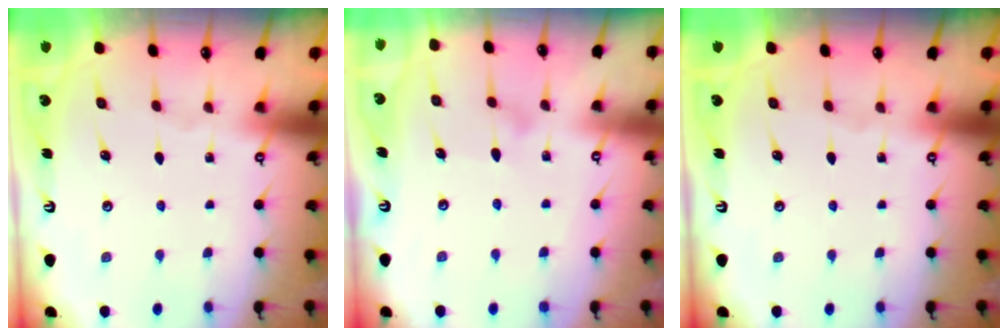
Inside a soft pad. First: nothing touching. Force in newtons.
{"total": 6.0, "press": 6.0, "slide": 0.3}
{"total": 0.0}